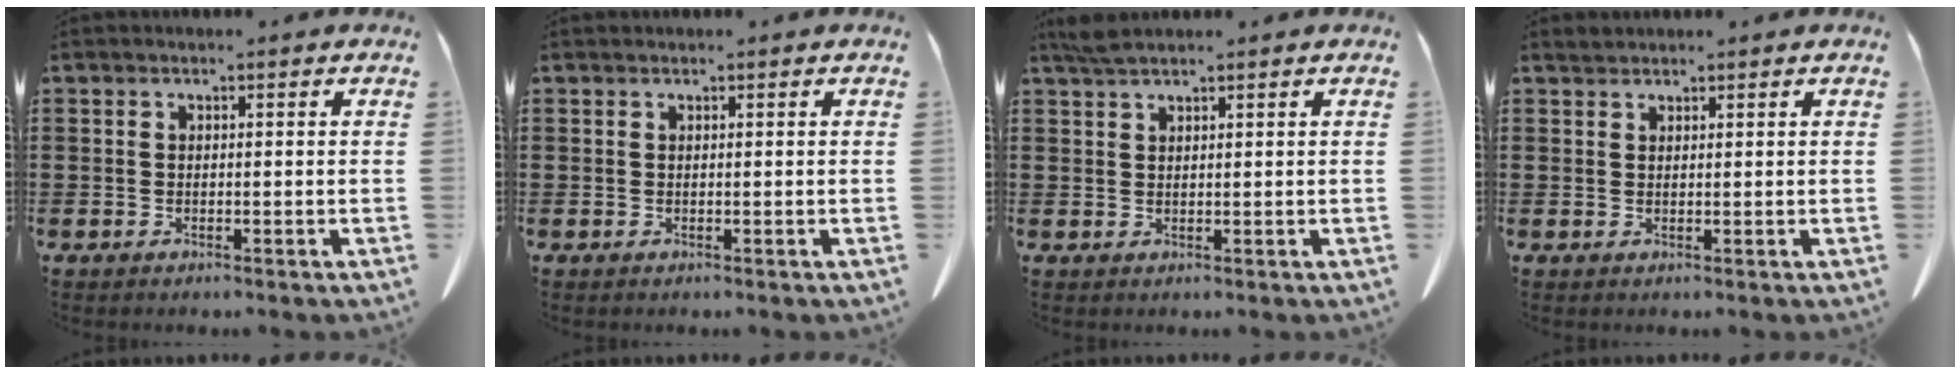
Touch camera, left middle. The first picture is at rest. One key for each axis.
{"total": 0.0}
{"total": 2.2, "fx": 1.9, "fy": 0.2, "fz": 1.2, "tx": -0.028, "ty": -0.001, "tz": 0.036}
{"total": 1.1, "fx": 1.1, "fy": 0.1, "fz": 0.0, "tx": -0.003, "ty": -0.001, "tz": 0.023}